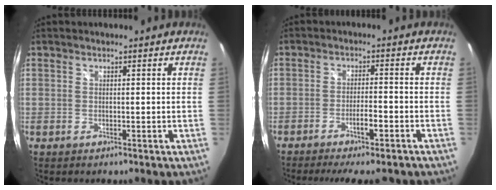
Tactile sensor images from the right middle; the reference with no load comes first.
{"total": 8.8, "force": [-6.9, 1.3, 5.3], "torque": [-0.109, -0.016, -0.106]}